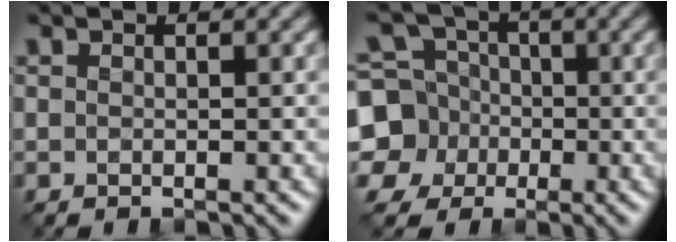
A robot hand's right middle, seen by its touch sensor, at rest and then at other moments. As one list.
[{"total": 9.1, "force": [-1.7, 8.5, 2.8], "torque": [-0.075, 0.006, -0.065]}]